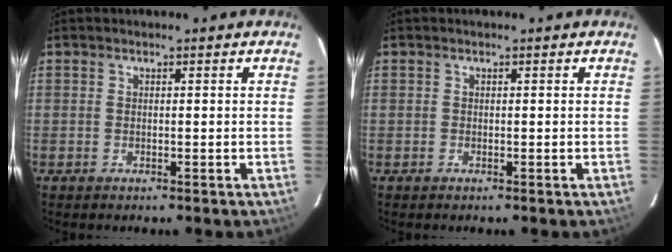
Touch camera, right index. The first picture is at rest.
{"total": 0.0}